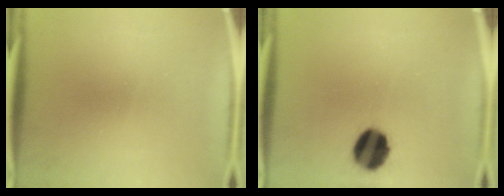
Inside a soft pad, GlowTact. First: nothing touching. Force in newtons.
{"total": 11.7}